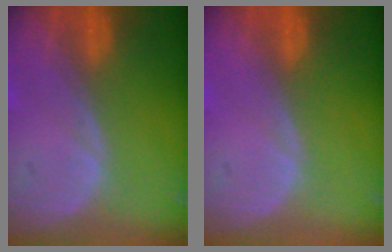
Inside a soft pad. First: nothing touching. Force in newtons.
{"total": 0.0}